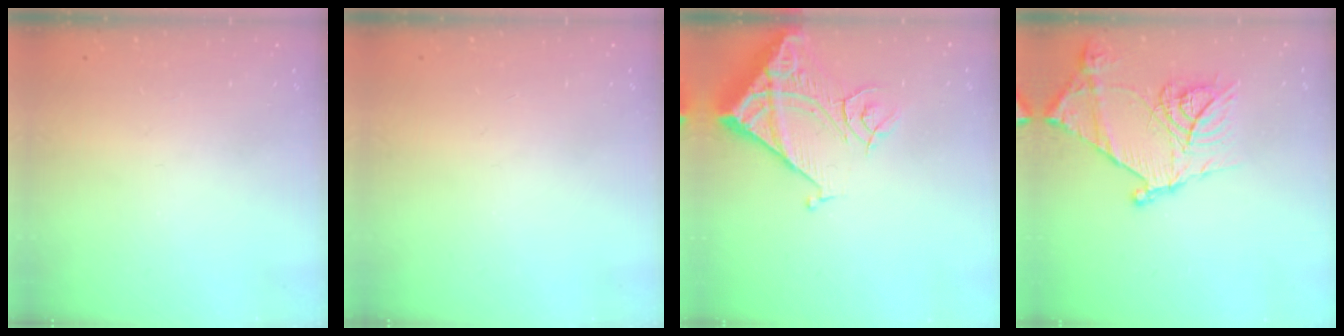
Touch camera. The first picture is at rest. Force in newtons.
{"total": 0.0}
{"total": 13.6, "press": 13.6, "slide": 1.6}
{"total": 18.1, "press": 18.1, "slide": 1.2}